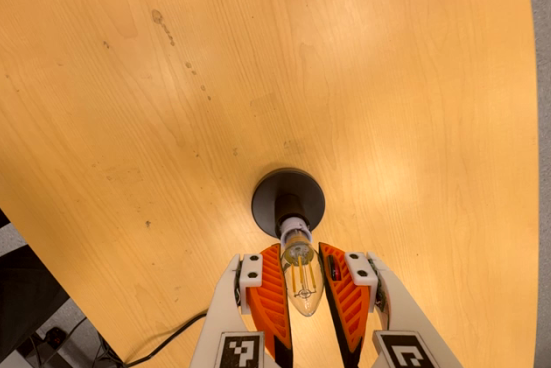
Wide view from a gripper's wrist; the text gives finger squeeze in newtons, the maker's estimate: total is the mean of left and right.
{"total": 11.2, "left": 10.8, "right": 11.6}